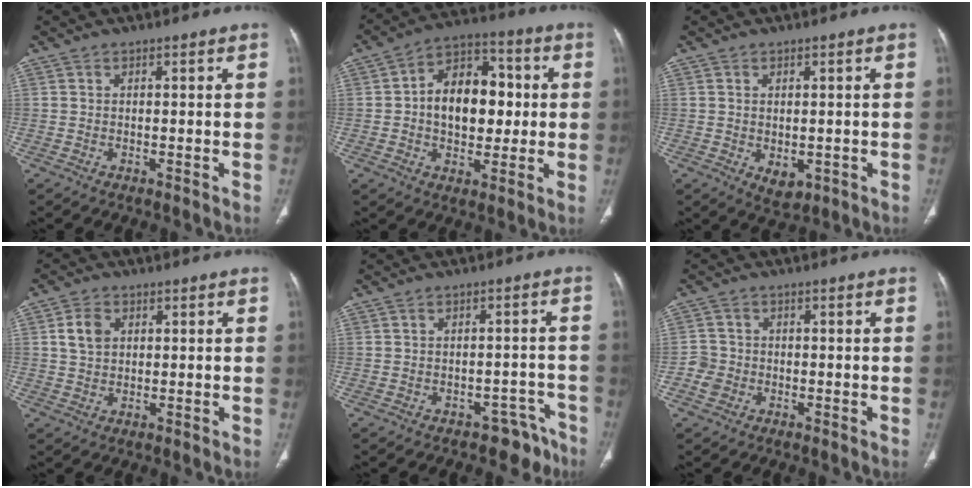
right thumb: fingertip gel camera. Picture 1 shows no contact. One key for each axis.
{"total": 14.8, "fx": 0.6, "fy": 10.1, "fz": 10.9, "tx": -0.123, "ty": 0.027, "tz": 0.004}
{"total": 3.8, "fx": -0.8, "fy": 2.5, "fz": 2.7, "tx": -0.032, "ty": -0.007, "tz": 0.003}
{"total": 4.5, "fx": 1.2, "fy": 3.4, "fz": 2.8, "tx": -0.045, "ty": 0.000, "tz": 0.023}
{"total": 5.5, "fx": -4.3, "fy": 3.3, "fz": 0.6, "tx": 0.021, "ty": 0.055, "tz": -0.054}
{"total": 3.1, "fx": -1.1, "fy": 2.8, "fz": 0.7, "tx": 0.001, "ty": 0.012, "tz": -0.027}